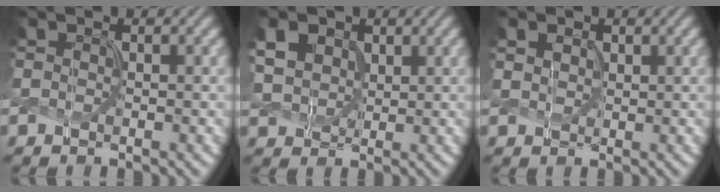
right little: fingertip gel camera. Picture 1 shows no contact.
{"total": 4.9, "force": [2.1, 3.7, 2.5], "torque": [-0.090, 0.010, 0.044]}
{"total": 1.6, "force": [0.8, 1.1, 0.7], "torque": [-0.018, 0.001, 0.014]}